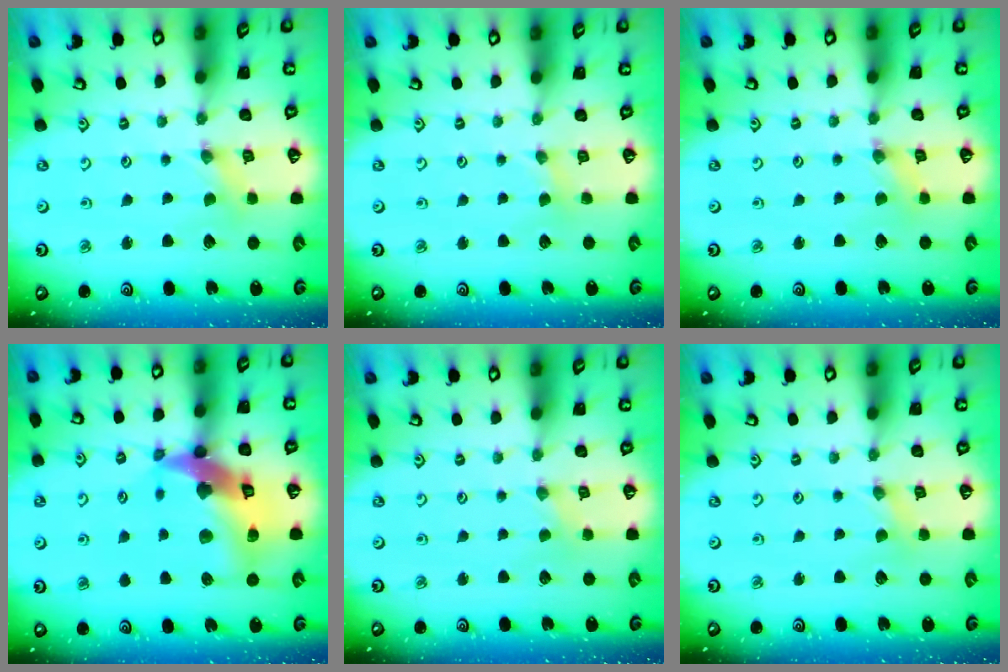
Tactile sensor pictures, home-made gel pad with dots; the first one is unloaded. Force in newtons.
{"total": 1.2, "press": 1.1, "slide": 0.3}
{"total": 1.3, "press": 1.3, "slide": 0.2}
{"total": 18.4, "press": 18.2, "slide": 2.4}
{"total": 0.0}
{"total": 0.8, "press": 0.8, "slide": 0.1}